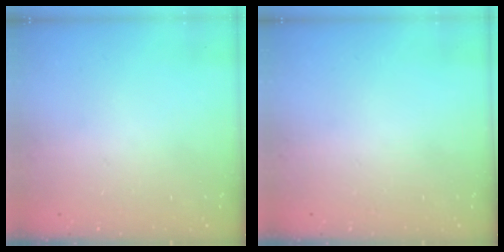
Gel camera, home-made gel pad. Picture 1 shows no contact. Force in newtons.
{"total": 0.0}